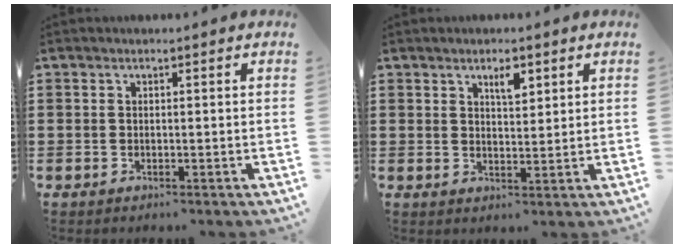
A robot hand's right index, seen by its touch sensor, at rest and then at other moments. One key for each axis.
{"total": 3.0, "fx": 1.9, "fy": 1.1, "fz": 2.1, "tx": -0.030, "ty": -0.002, "tz": 0.029}